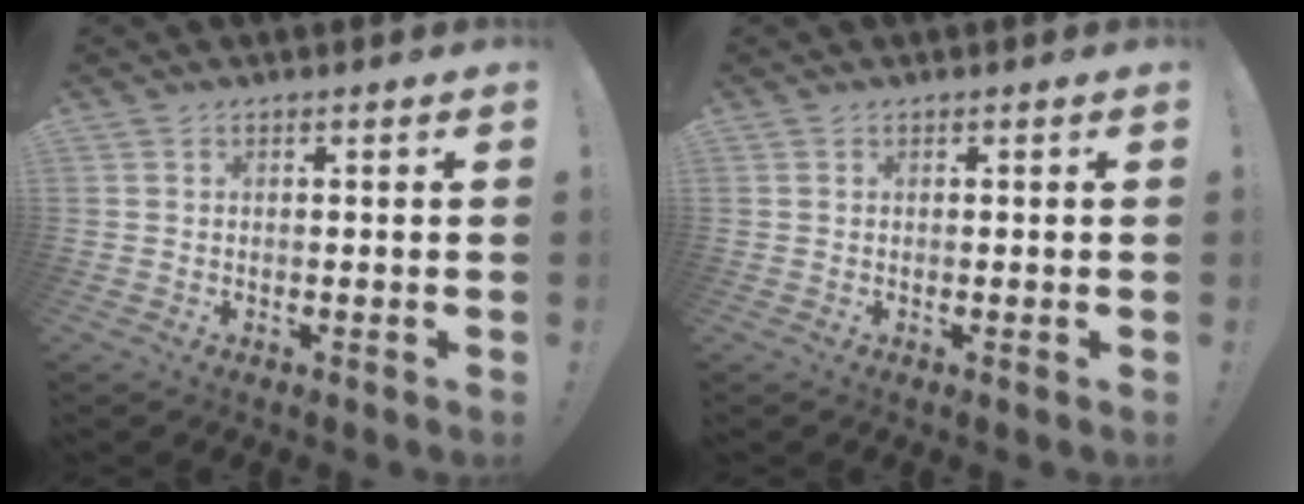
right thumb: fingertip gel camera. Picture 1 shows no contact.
{"total": 0.0}